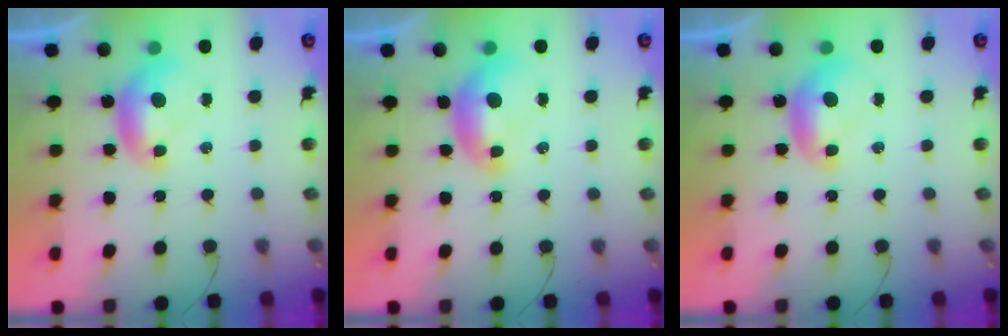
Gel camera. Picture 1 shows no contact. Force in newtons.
{"total": 1.3, "press": 1.1, "slide": 0.6}
{"total": 0.0}